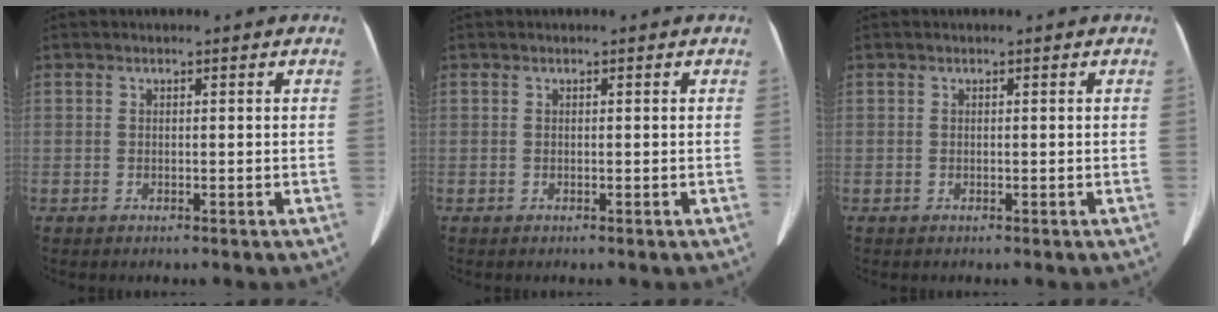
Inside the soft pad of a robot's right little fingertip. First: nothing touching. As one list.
[{"total": 0.0}, {"total": 0.0}]